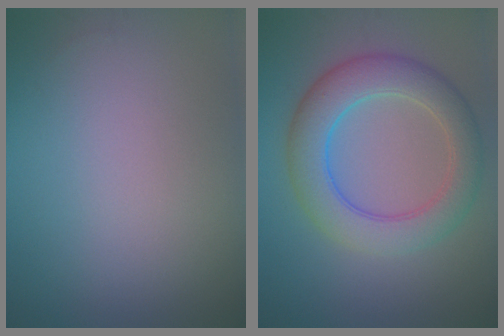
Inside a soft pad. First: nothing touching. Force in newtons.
{"total": 6.3, "press": 6.3, "slide": 0.1}